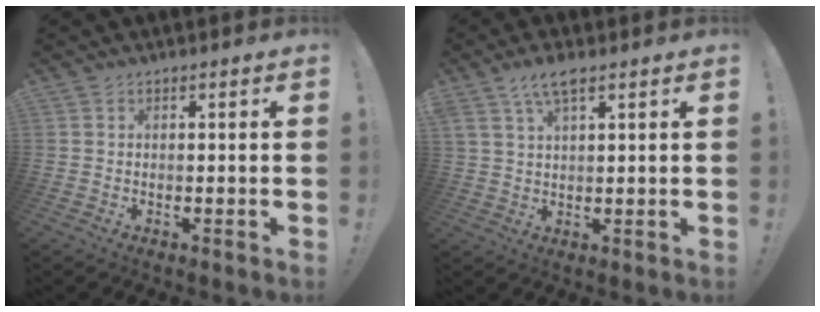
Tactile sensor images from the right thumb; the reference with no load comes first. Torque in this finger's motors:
{"motor_torque": [1.05, 1.11, 0.69, 0.41, 0.08]}